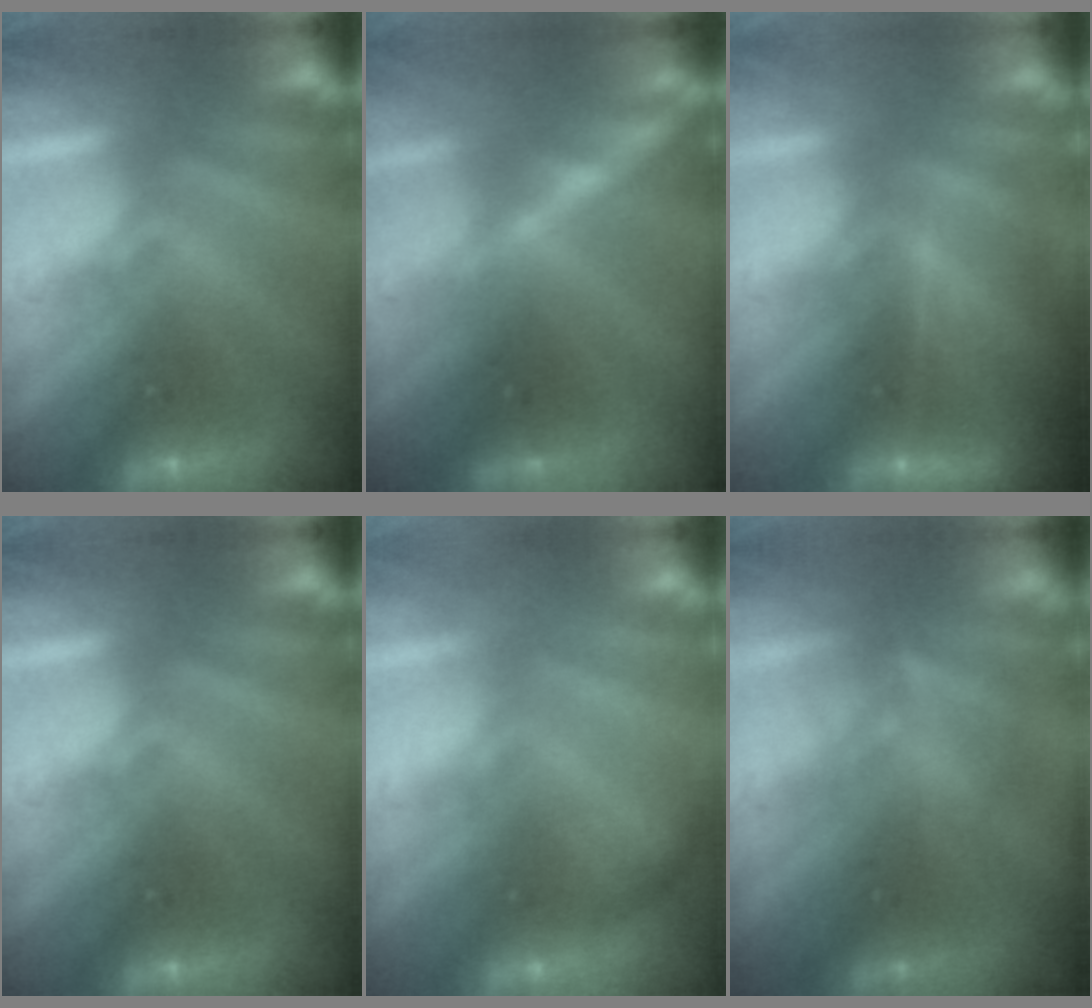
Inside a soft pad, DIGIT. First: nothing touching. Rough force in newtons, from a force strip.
{"total": 1.6}
{"total": 8.6}
{"total": 0.0}
{"total": 1.8}
{"total": 2.9}